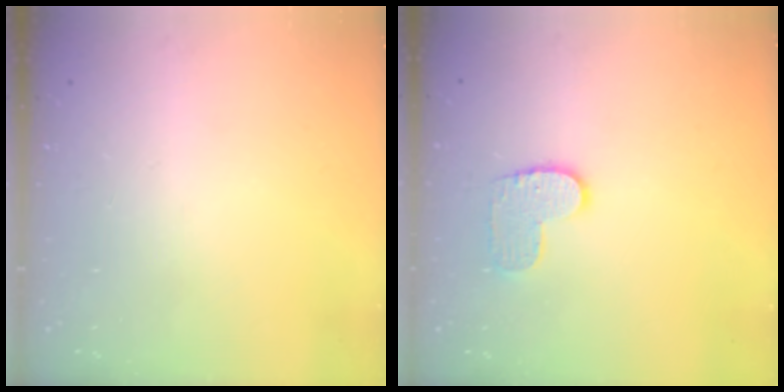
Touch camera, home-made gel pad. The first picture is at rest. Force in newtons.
{"total": 7.9, "press": 7.9, "slide": 0.3}